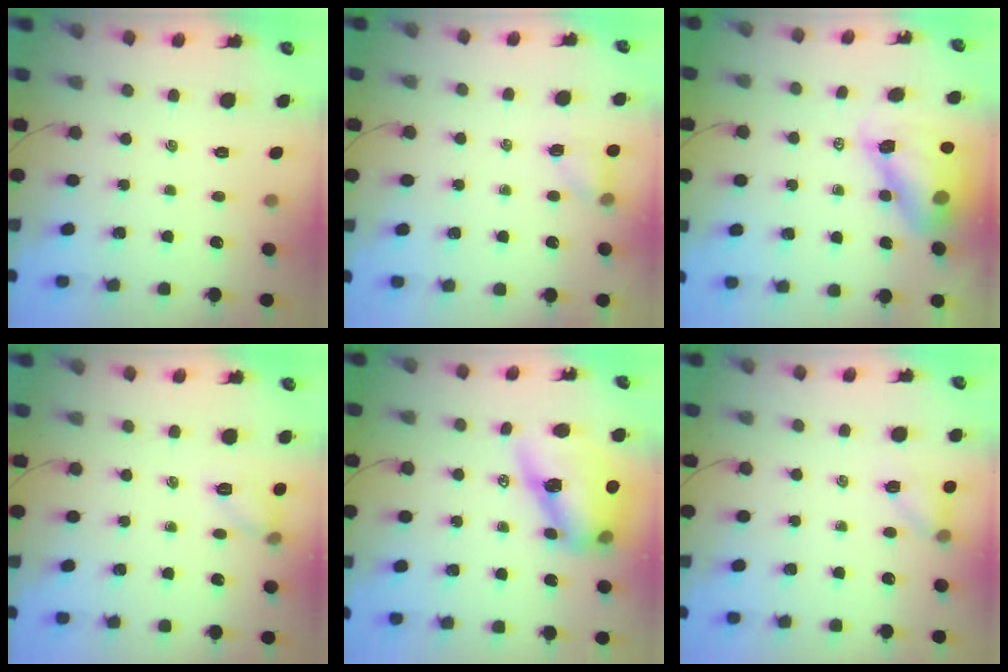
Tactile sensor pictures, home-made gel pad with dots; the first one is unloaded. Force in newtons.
{"total": 4.6, "press": 4.4, "slide": 1.3}
{"total": 9.9, "press": 9.5, "slide": 2.7}
{"total": 6.9, "press": 6.8, "slide": 0.8}
{"total": 12.8, "press": 12.4, "slide": 3.5}
{"total": 5.6, "press": 5.4, "slide": 1.7}